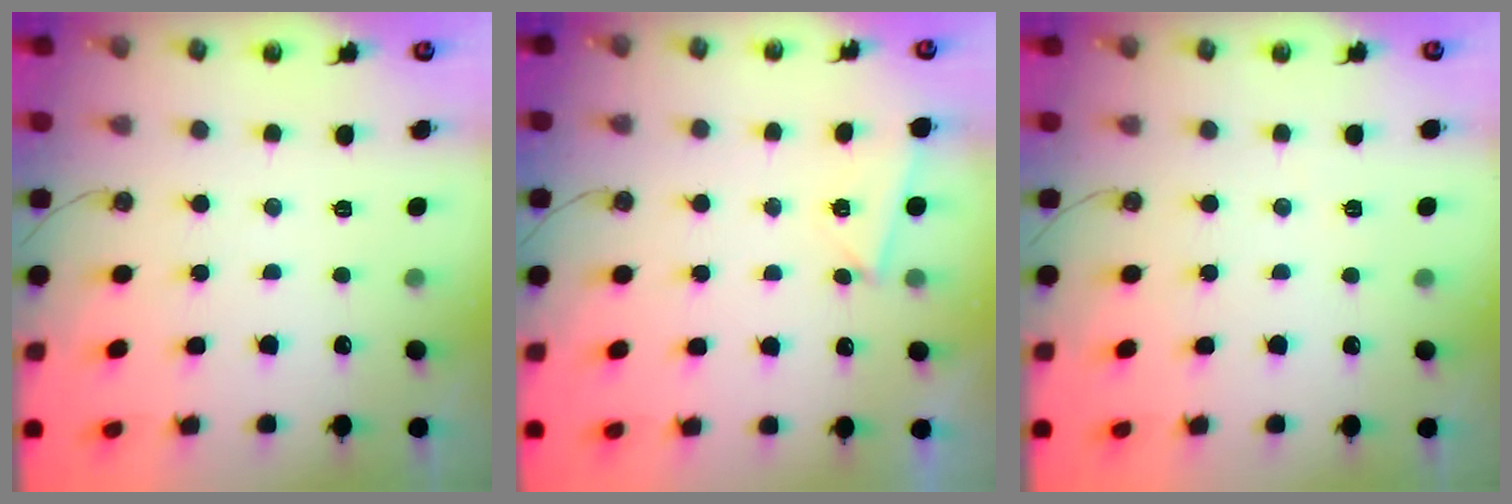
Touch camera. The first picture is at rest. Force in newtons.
{"total": 3.4, "press": 2.4, "slide": 2.4}
{"total": 2.5, "press": 1.1, "slide": 2.2}